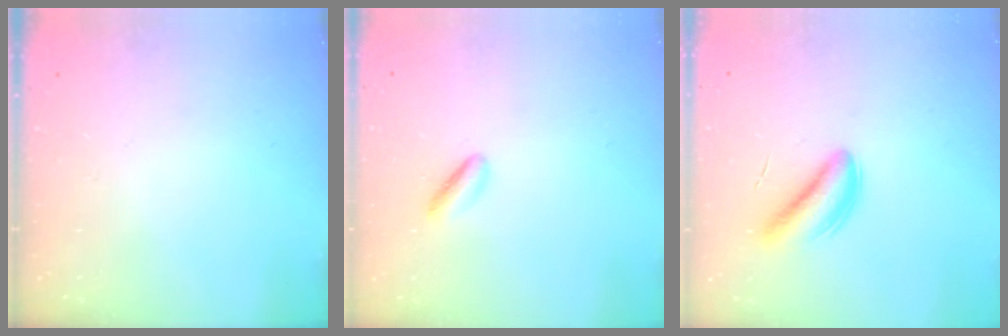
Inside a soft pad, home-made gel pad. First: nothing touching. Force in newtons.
{"total": 3.5, "press": 3.4, "slide": 0.7}
{"total": 5.4, "press": 5.1, "slide": 1.7}